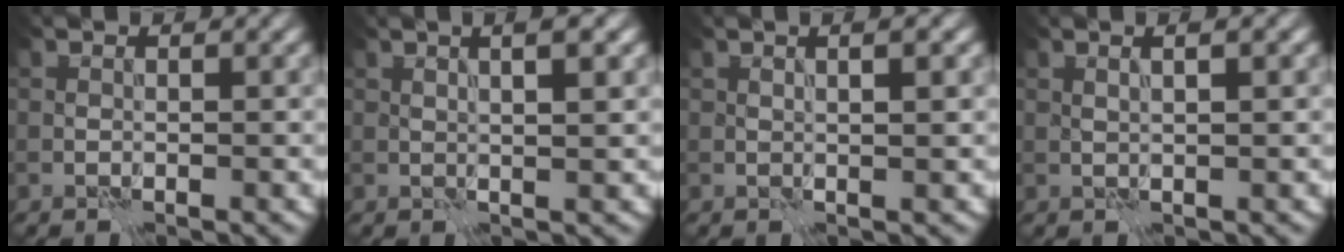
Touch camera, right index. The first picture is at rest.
{"total": 4.6, "force": [2.1, 1.7, 3.6], "torque": [-0.026, 0.028, 0.007]}
{"total": 3.0, "force": [1.2, 1.1, 2.5], "torque": [-0.017, 0.013, 0.000]}
{"total": 3.1, "force": [1.7, 1.2, 2.3], "torque": [-0.011, 0.013, 0.003]}